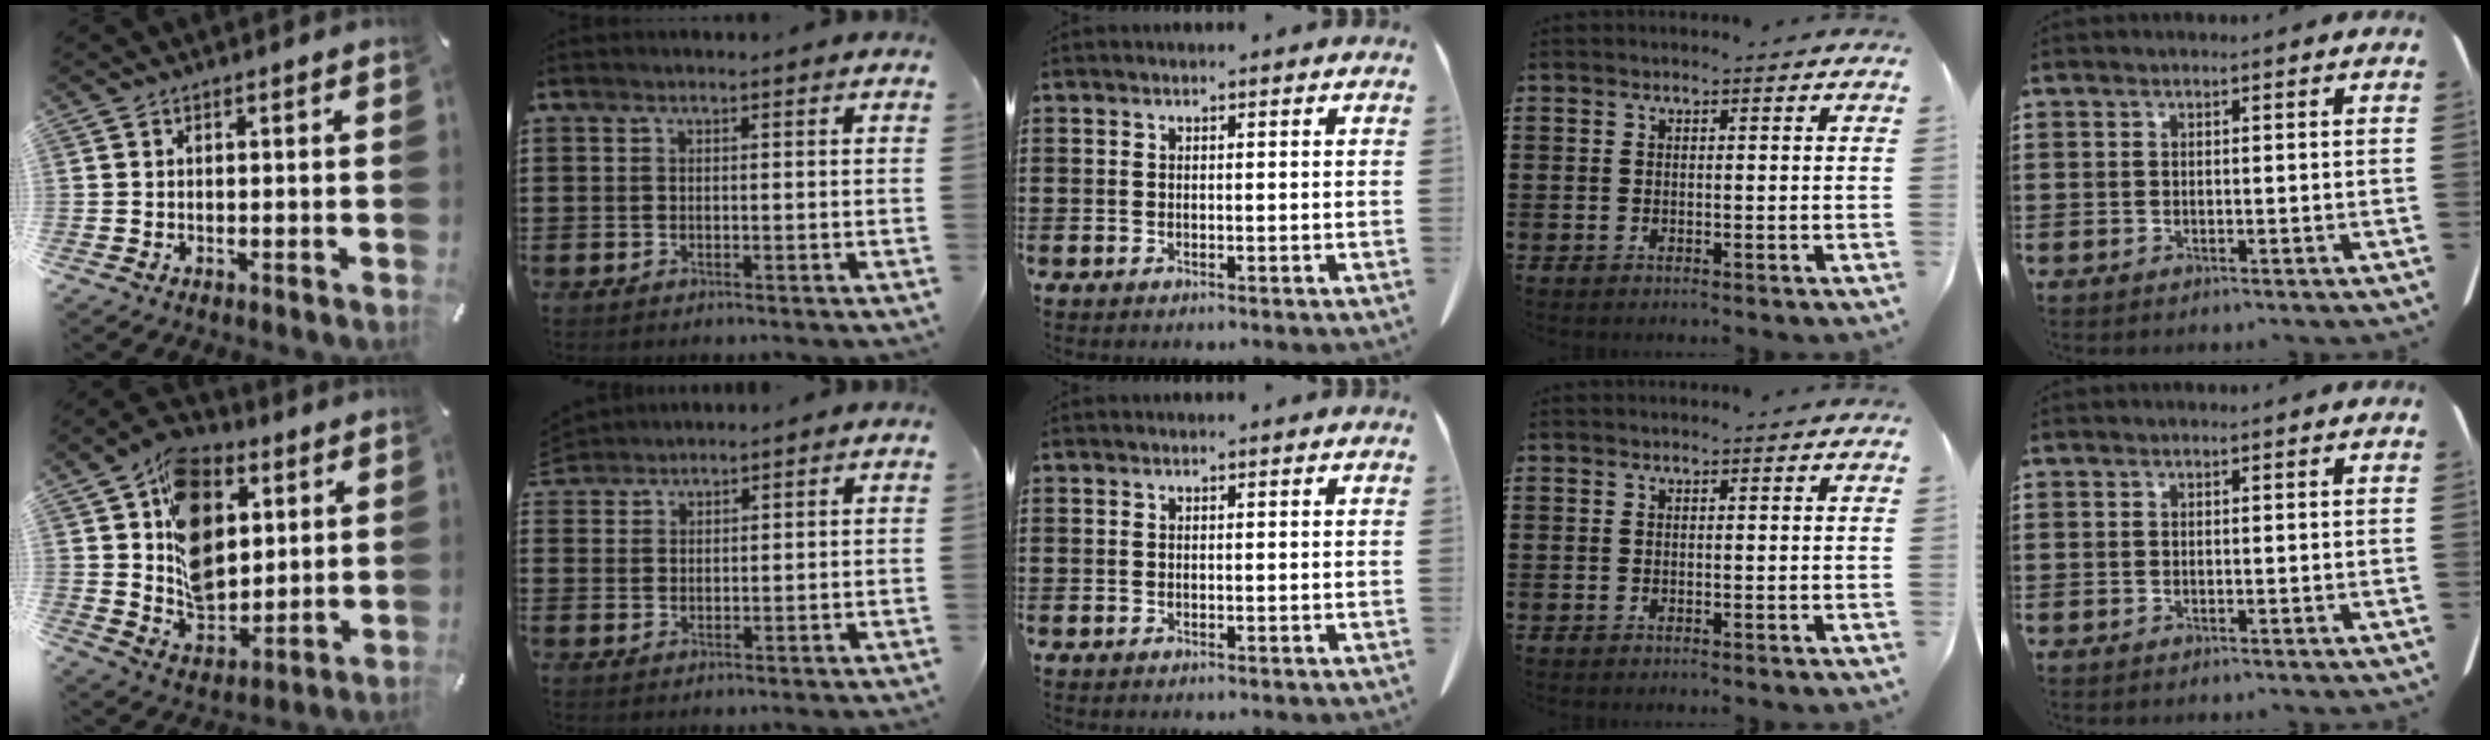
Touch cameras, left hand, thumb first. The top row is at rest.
{"thumb": {"total": 16.4, "force": [5.2, 12.4, 9.4], "torque": [-0.158, -0.018, 0.100]}, "index": {"total": 2.1, "force": [2.1, 0.2, -0.4], "torque": [0.002, -0.002, 0.042]}}